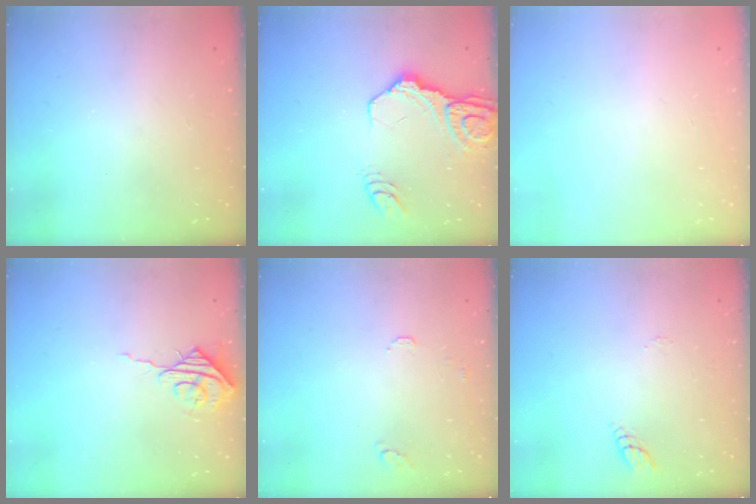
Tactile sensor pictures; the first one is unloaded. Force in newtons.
{"total": 14.3, "press": 14.2, "slide": 1.7}
{"total": 0.0}
{"total": 7.4, "press": 7.4, "slide": 0.7}
{"total": 5.2, "press": 5.2, "slide": 0.4}
{"total": 6.6, "press": 6.5, "slide": 0.8}